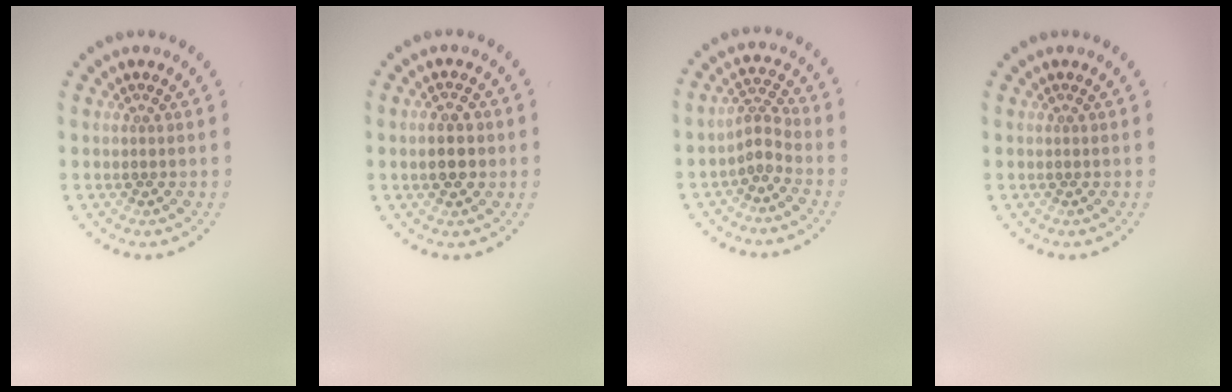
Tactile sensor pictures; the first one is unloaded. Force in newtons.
{"total": 2.4, "press": 2.4, "slide": 0.2}
{"total": 2.2, "press": 1.5, "slide": 1.6}
{"total": 0.0}